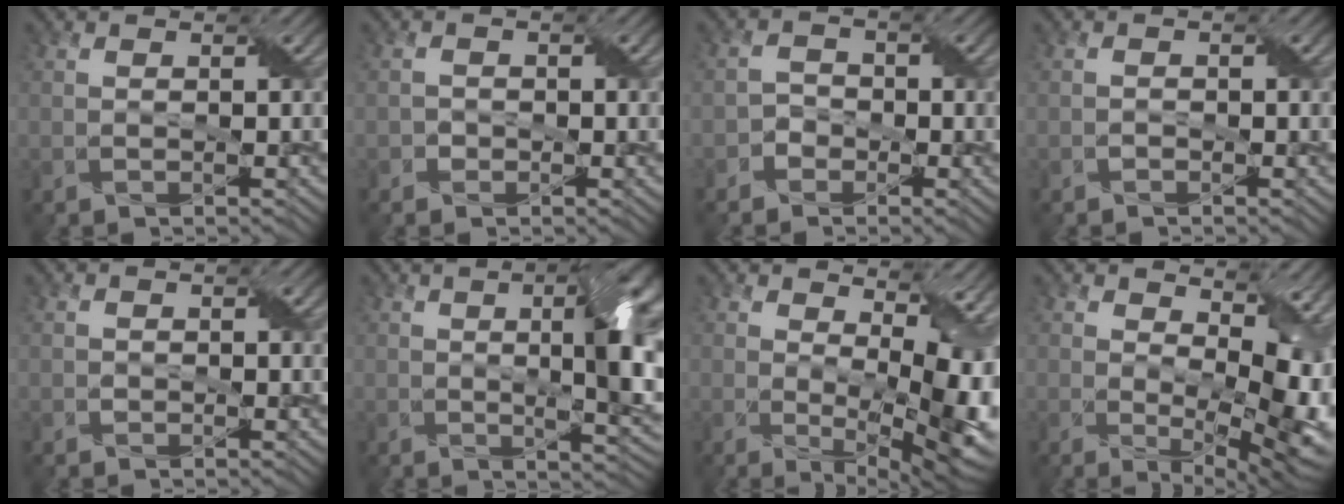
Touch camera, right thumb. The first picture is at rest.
{"total": 1.2, "force": [-0.5, 1.0, 0.3], "torque": [-0.004, 0.000, -0.009]}
{"total": 2.1, "force": [-1.3, 1.6, 0.5], "torque": [-0.008, 0.007, -0.030]}
{"total": 0.7, "force": [-0.5, 0.4, 0.4], "torque": [-0.007, 0.002, -0.008]}
{"total": 0.8, "force": [-0.1, 0.6, 0.4], "torque": [-0.008, -0.002, -0.003]}
{"total": 11.5, "force": [1.1, 3.8, 10.8], "torque": [-0.138, 0.011, 0.015]}
{"total": 12.5, "force": [1.5, 6.2, 10.8], "torque": [-0.150, -0.013, 0.060]}
{"total": 12.1, "force": [1.6, 7.0, 9.7], "torque": [-0.135, -0.022, 0.061]}